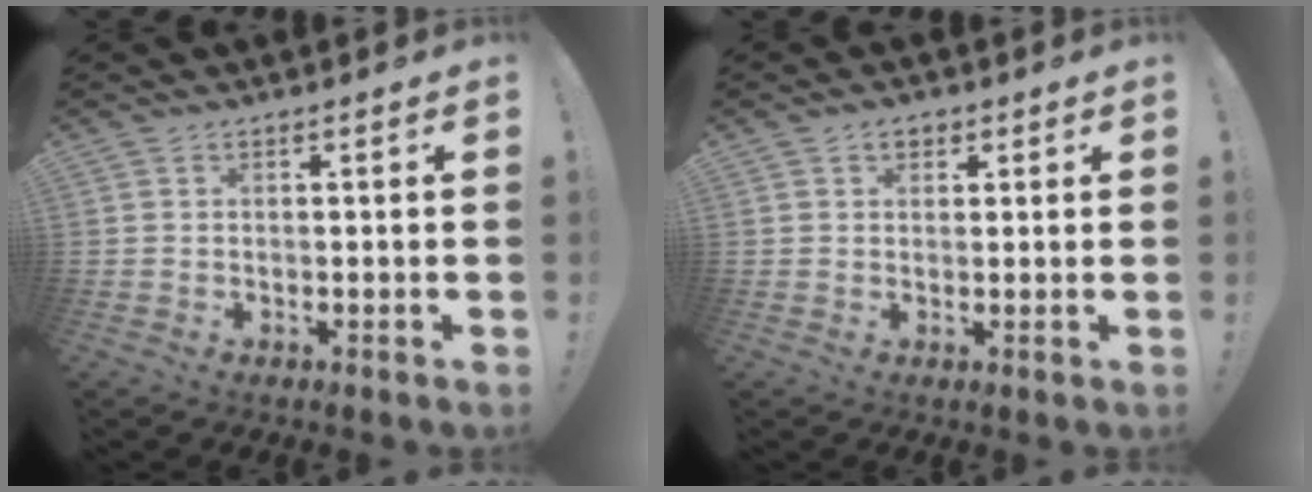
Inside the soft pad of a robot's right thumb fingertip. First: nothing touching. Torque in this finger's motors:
{"motor_torque": [0.02, 0.32, 0.16, -0.01, 0.00]}